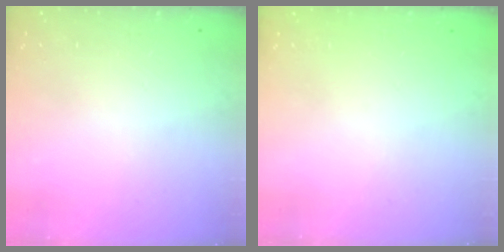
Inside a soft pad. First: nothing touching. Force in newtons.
{"total": 0.0}